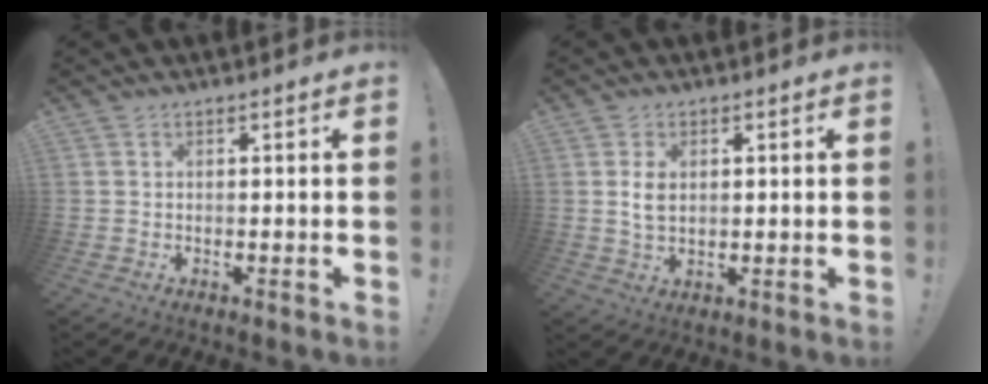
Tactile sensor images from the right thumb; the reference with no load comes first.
{"total": 4.3, "force": [1.0, 2.6, 3.2], "torque": [-0.053, -0.005, 0.014]}